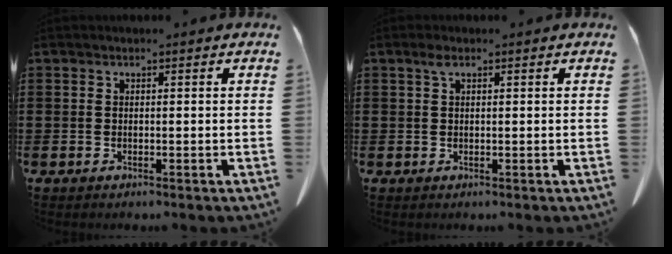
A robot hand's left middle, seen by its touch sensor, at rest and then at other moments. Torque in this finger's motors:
{"motor_torque": [1.37, 0.77, 0.37, 0.07]}